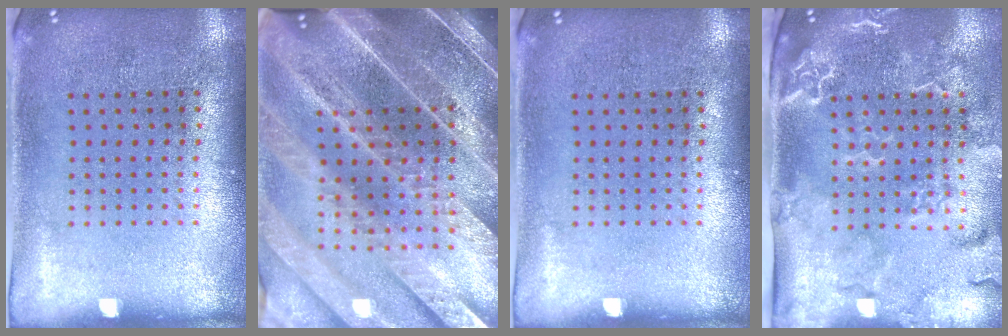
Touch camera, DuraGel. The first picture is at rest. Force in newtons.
{"total": 5.5, "press": 4.6, "slide": 2.9}
{"total": 0.0}
{"total": 2.9, "press": 2.4, "slide": 1.6}